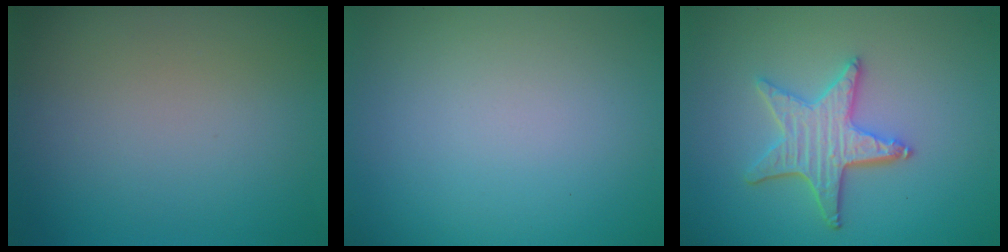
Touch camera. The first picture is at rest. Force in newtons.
{"total": 0.0}
{"total": 4.1, "press": 3.6, "slide": 1.8}